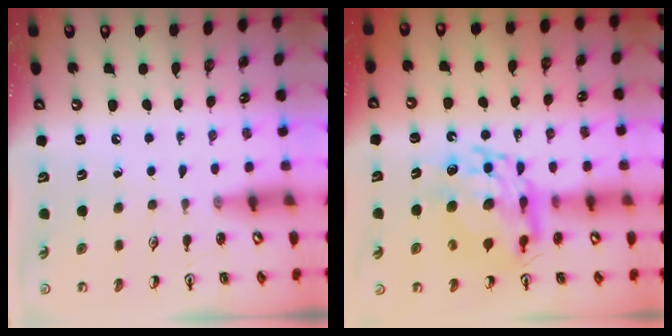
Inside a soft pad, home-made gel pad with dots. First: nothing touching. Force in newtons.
{"total": 13.6, "press": 13.5, "slide": 1.0}